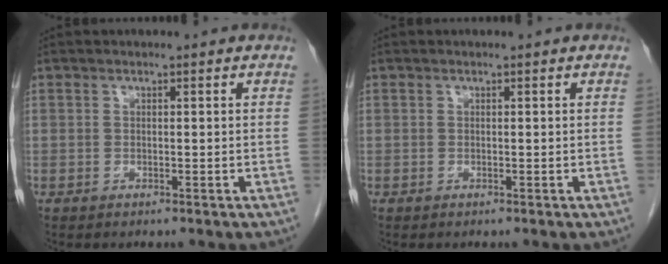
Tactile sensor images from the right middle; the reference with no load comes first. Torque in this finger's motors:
{"motor_torque": [0.00, 0.00, 0.00, -0.01]}